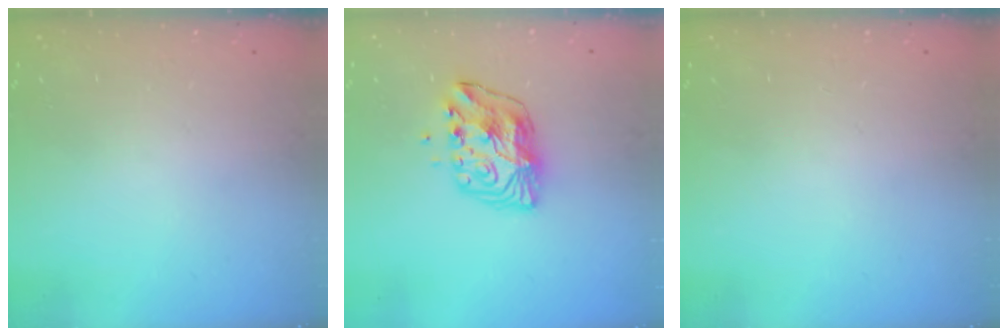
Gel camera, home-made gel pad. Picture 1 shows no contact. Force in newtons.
{"total": 10.2, "press": 10.2, "slide": 0.6}
{"total": 0.0}